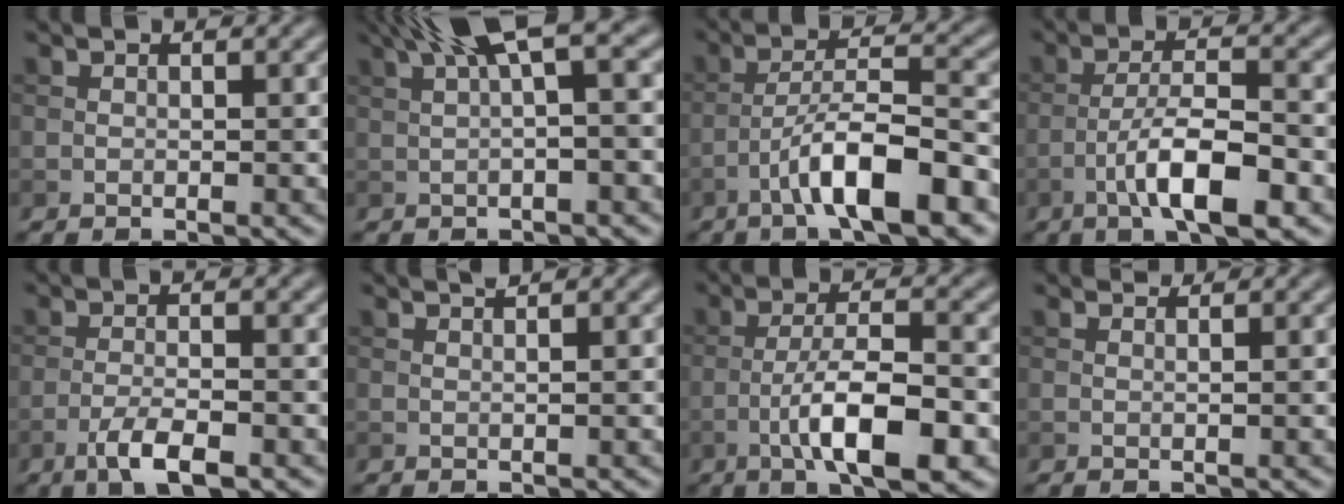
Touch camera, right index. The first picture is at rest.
{"total": 6.4, "force": [2.4, 1.4, 5.8], "torque": [-0.082, 0.023, 0.037]}
{"total": 8.5, "force": [-4.3, 1.8, 7.1], "torque": [-0.118, 0.017, -0.071]}
{"total": 7.3, "force": [-3.2, 1.8, 6.3], "torque": [-0.110, 0.009, -0.058]}
{"total": 4.0, "force": [-2.1, 0.9, 3.3], "torque": [-0.066, 0.002, -0.044]}
{"total": 1.3, "force": [0.8, 0.2, 1.0], "torque": [-0.013, 0.002, 0.009]}
{"total": 8.1, "force": [-3.1, 2.2, 7.2], "torque": [-0.124, 0.008, -0.056]}
{"total": 1.3, "force": [1.1, 0.3, 0.6], "torque": [-0.011, -0.008, 0.006]}